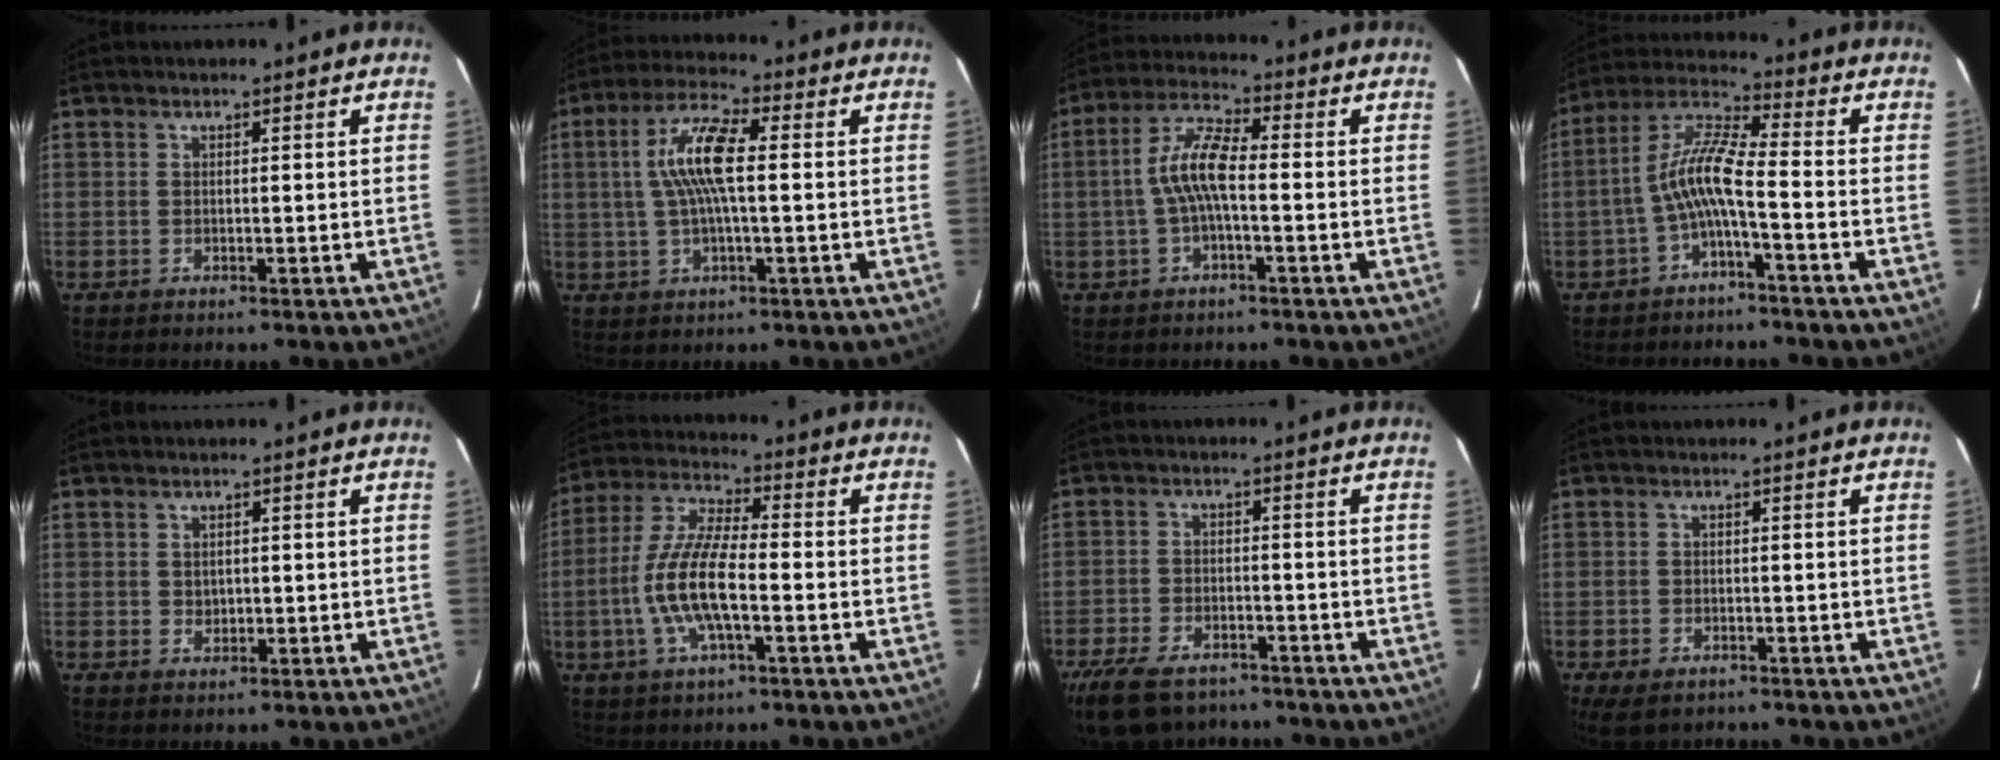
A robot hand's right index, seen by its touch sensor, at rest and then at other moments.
{"total": 10.1, "force": [1.0, 2.2, 9.9], "torque": [-0.189, 0.012, 0.019]}
{"total": 7.8, "force": [-1.0, 2.0, 7.5], "torque": [-0.158, 0.016, -0.020]}
{"total": 8.4, "force": [-2.8, 1.0, 7.9], "torque": [-0.182, 0.018, -0.054]}
{"total": 1.5, "force": [0.3, 1.4, 0.6], "torque": [-0.006, 0.003, 0.007]}
{"total": 12.3, "force": [-3.1, 3.4, 11.5], "torque": [-0.240, 0.001, -0.062]}
{"total": 14.6, "force": [-10.9, 7.1, 6.7], "torque": [-0.166, -0.016, -0.176]}
{"total": 6.3, "force": [-4.3, 3.2, 3.2], "torque": [-0.078, -0.023, -0.068]}